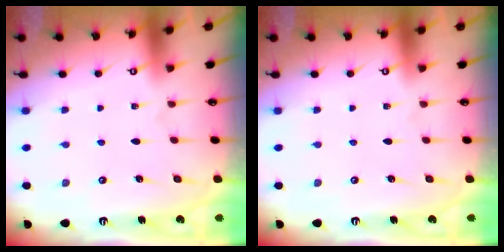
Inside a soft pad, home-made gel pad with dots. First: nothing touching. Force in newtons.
{"total": 0.0}